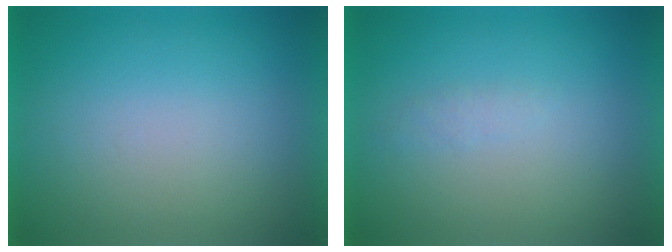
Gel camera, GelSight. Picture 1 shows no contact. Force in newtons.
{"total": 1.2}